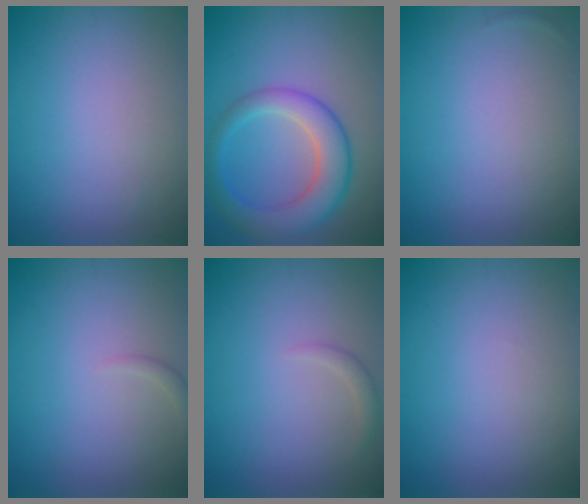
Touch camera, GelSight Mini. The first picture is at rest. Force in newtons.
{"total": 5.6, "press": 5.6, "slide": 0.2}
{"total": 0.0}
{"total": 0.8, "press": 0.8, "slide": 0.1}
{"total": 1.0, "press": 0.9, "slide": 0.1}
{"total": 0.0}